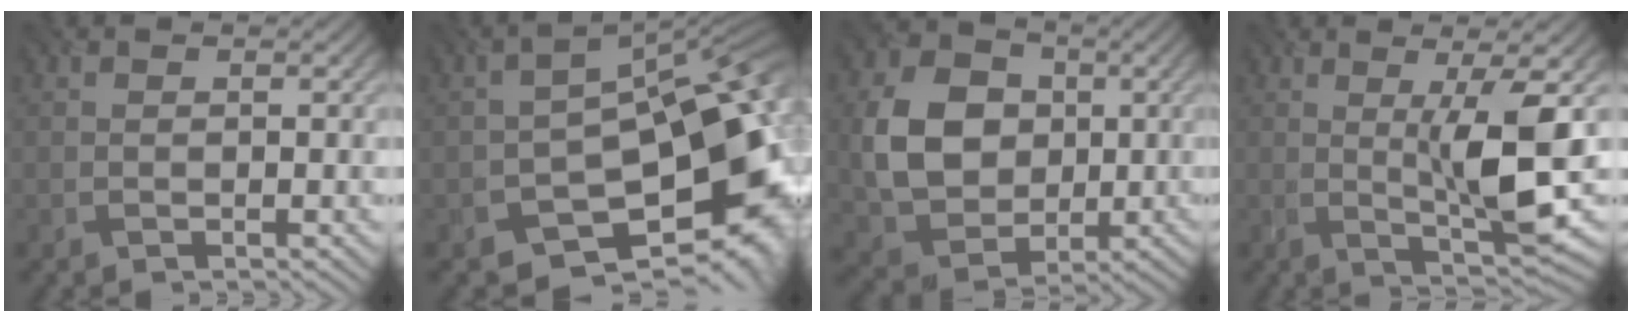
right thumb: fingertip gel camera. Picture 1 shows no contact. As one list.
[{"total": 15.9, "force": [-5.9, 9.4, 11.3], "torque": [-0.147, -0.032, -0.086]}, {"total": 10.6, "force": [0.7, 8.6, 6.2], "torque": [-0.151, -0.002, 0.014]}, {"total": 7.9, "force": [0.6, 0.9, 7.8], "torque": [-0.139, 0.013, 0.015]}]